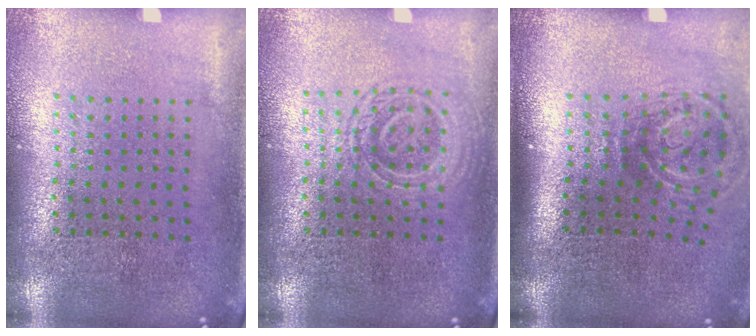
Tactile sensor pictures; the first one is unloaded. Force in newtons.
{"total": 1.4, "press": 1.3, "slide": 0.3}
{"total": 2.0, "press": 1.2, "slide": 1.6}